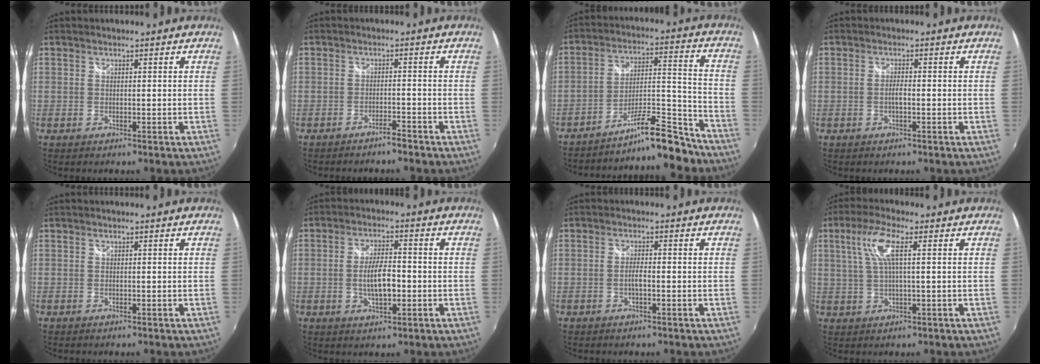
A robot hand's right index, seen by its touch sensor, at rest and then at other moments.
{"total": 2.5, "force": [-2.3, 0.3, 0.8], "torque": [-0.025, -0.002, -0.037]}
{"total": 13.4, "force": [-12.0, 2.0, 5.5], "torque": [-0.091, 0.027, -0.188]}
{"total": 1.6, "force": [-0.6, 0.3, 1.5], "torque": [-0.031, 0.002, -0.011]}
{"total": 0.0}
{"total": 6.8, "force": [-1.4, 2.3, 6.2], "torque": [-0.118, 0.000, -0.019]}
{"total": 1.8, "force": [-0.7, 0.3, 1.7], "torque": [-0.036, 0.003, -0.013]}
{"total": 6.7, "force": [1.9, 1.1, 6.4], "torque": [-0.126, 0.008, 0.041]}